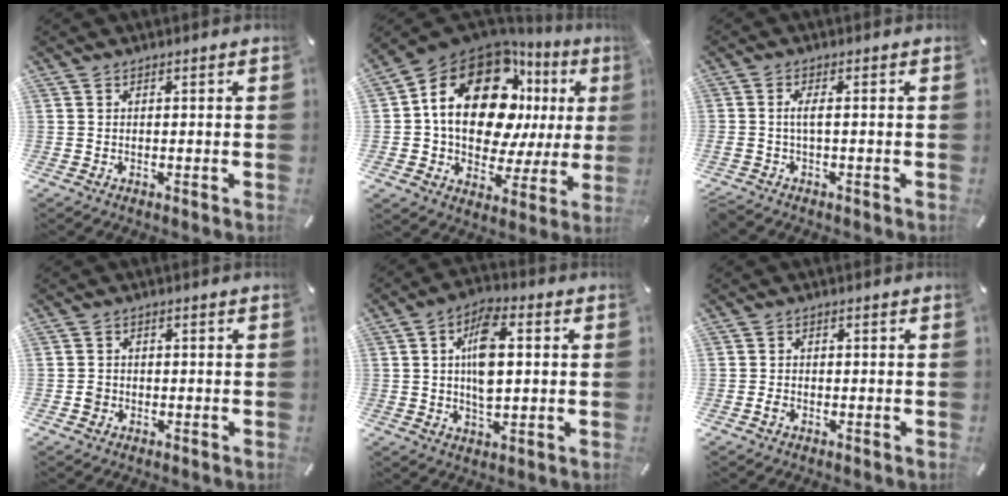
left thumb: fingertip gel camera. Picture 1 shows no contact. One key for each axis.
{"total": 21.5, "fx": 7.5, "fy": 13.3, "fz": 15.1, "tx": -0.265, "ty": -0.056, "tz": 0.121}
{"total": 3.0, "fx": -0.6, "fy": 0.5, "fz": 2.9, "tx": -0.069, "ty": -0.004, "tz": -0.016}
{"total": 1.8, "fx": -0.5, "fy": 1.7, "fz": 0.5, "tx": -0.011, "ty": 0.004, "tz": -0.012}
{"total": 10.0, "fx": 1.2, "fy": 5.1, "fz": 8.5, "tx": -0.157, "ty": -0.001, "tz": 0.015}
{"total": 1.5, "fx": -0.7, "fy": 1.1, "fz": 0.6, "tx": -0.012, "ty": 0.004, "tz": -0.014}